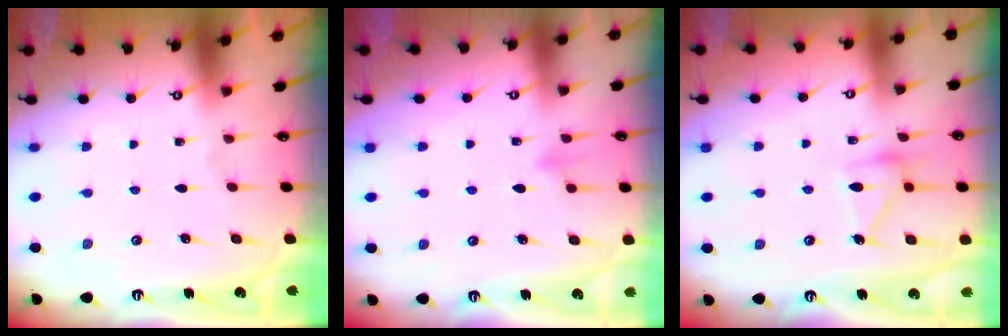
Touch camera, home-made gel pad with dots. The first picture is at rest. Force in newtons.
{"total": 8.2, "press": 8.1, "slide": 0.6}
{"total": 14.2, "press": 14.2, "slide": 0.6}